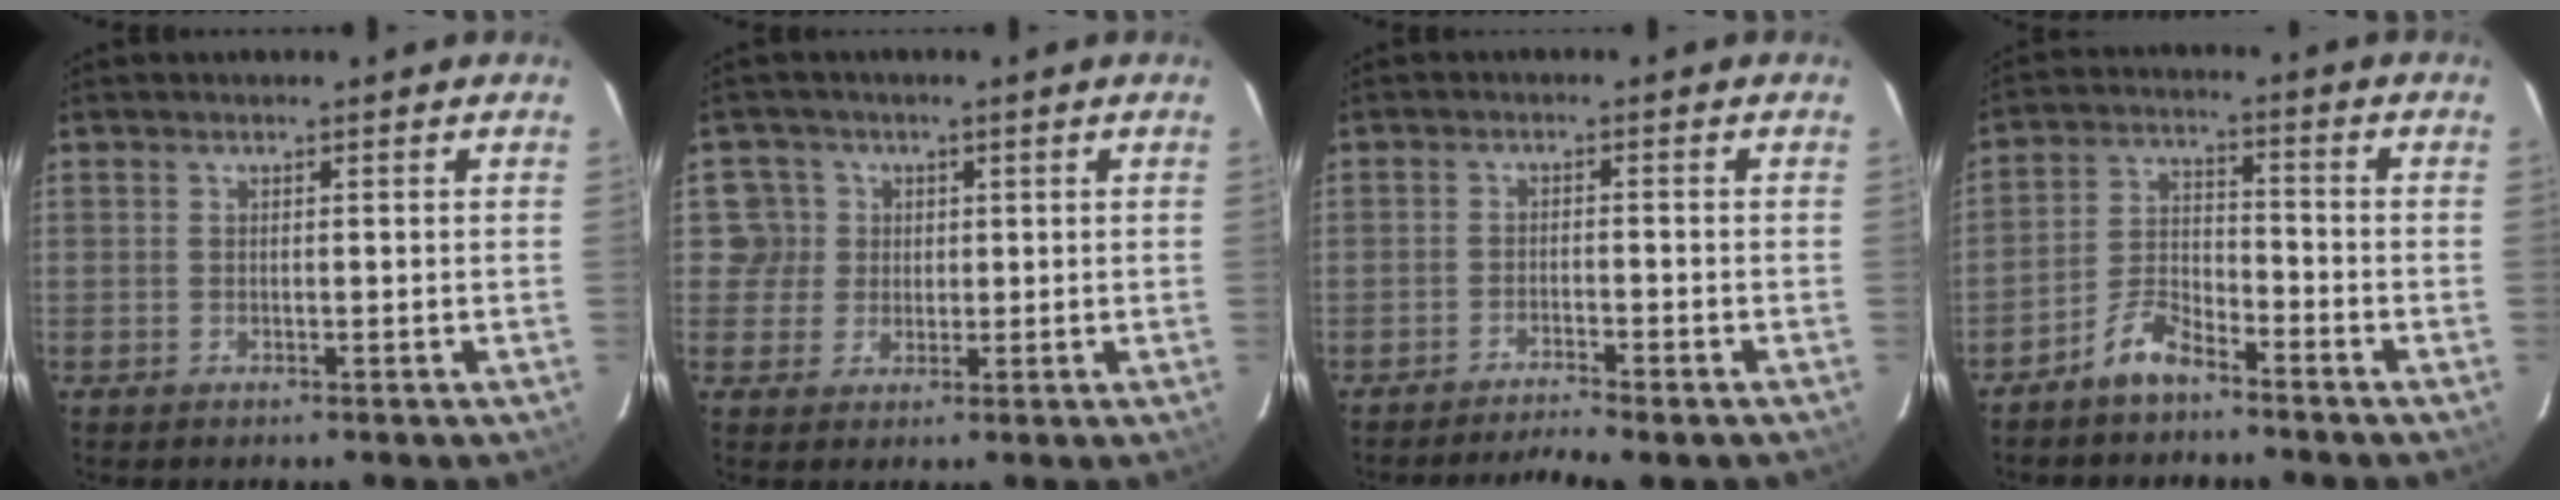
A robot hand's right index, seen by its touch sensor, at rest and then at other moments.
{"total": 4.4, "force": [0.8, 4.3, 0.2], "torque": [0.014, 0.020, 0.011]}
{"total": 5.4, "force": [-4.9, -0.2, 2.3], "torque": [-0.052, -0.007, -0.079]}
{"total": 6.2, "force": [-5.1, 2.2, 3.0], "torque": [-0.070, 0.014, -0.099]}